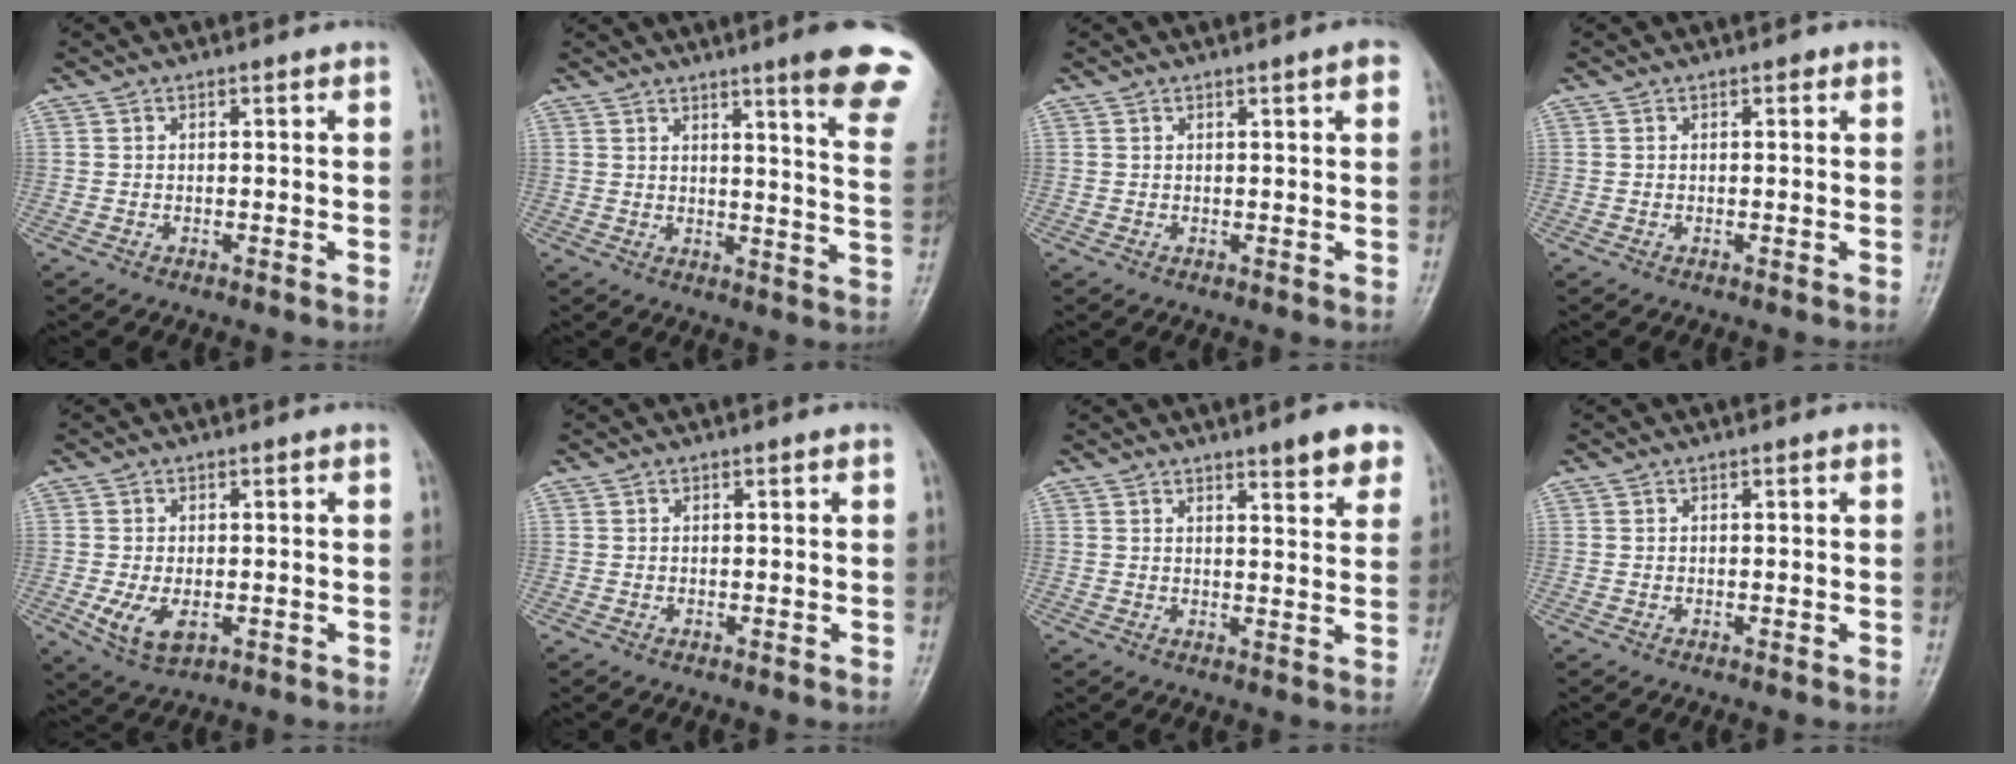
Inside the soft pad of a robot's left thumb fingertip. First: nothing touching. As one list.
[{"total": 15.6, "force": [10.6, 0.6, 11.4], "torque": [-0.119, -0.065, 0.117]}, {"total": 2.2, "force": [1.1, 0.3, 1.9], "torque": [-0.025, -0.001, 0.013]}, {"total": 0.6, "force": [0.3, 0.4, 0.4], "torque": [-0.001, 0.000, 0.001]}, {"total": 5.9, "force": [-1.5, 3.4, 4.6], "torque": [-0.088, -0.009, -0.019]}, {"total": 0.0}, {"total": 6.4, "force": [4.4, 1.4, 4.4], "torque": [-0.041, -0.023, 0.054]}, {"total": 0.0}]